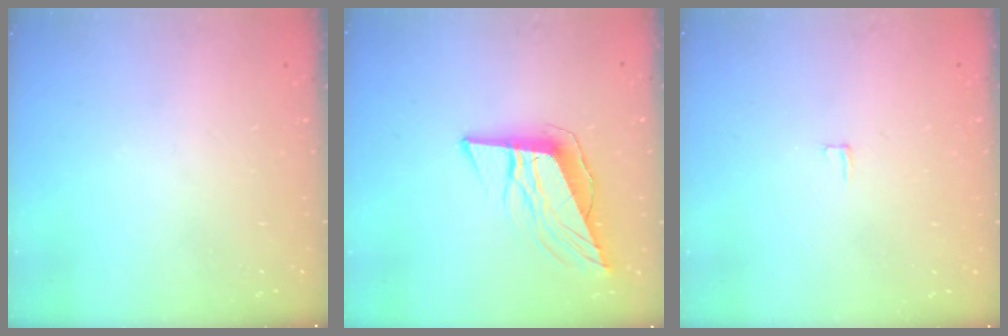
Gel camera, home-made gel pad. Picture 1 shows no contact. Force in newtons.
{"total": 11.2, "press": 10.6, "slide": 3.7}
{"total": 2.0, "press": 2.0, "slide": 0.2}